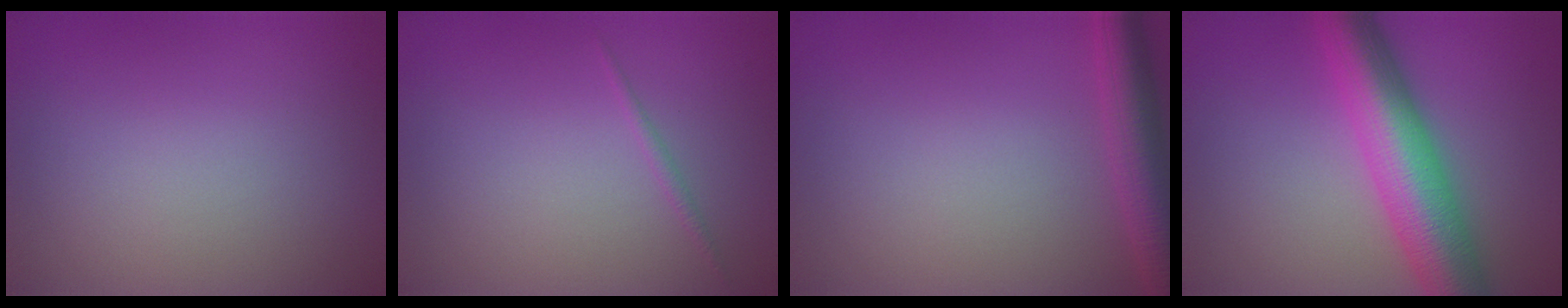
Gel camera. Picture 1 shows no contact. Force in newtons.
{"total": 0.7, "press": 0.7, "slide": 0.0}
{"total": 4.5, "press": 4.5, "slide": 0.2}
{"total": 9.2, "press": 9.2, "slide": 0.4}